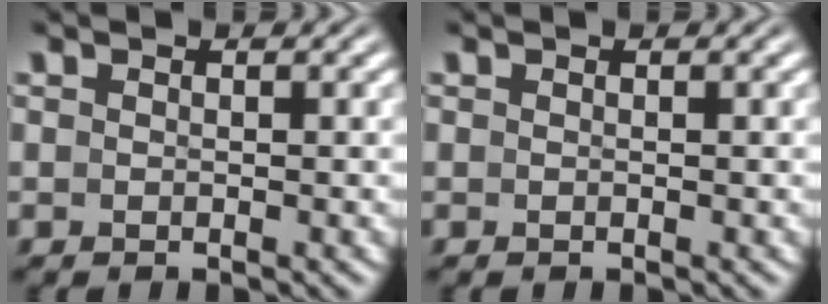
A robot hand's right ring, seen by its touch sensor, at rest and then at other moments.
{"total": 0.0}